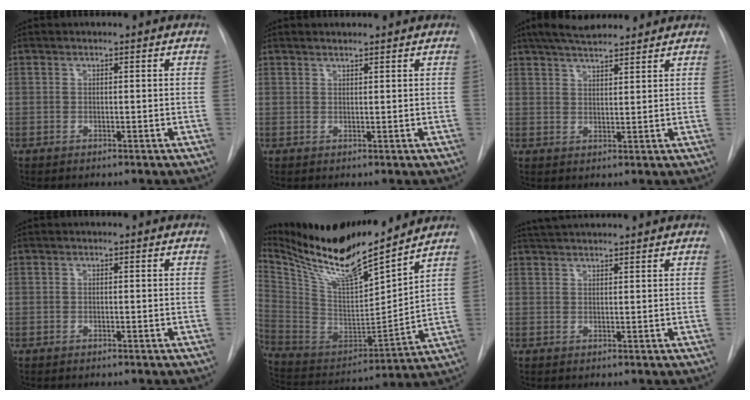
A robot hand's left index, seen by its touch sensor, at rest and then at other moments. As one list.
[{"total": 1.4, "force": [1.3, 0.1, 0.3], "torque": [-0.009, 0.007, 0.026]}, {"total": 9.7, "force": [8.3, 2.1, 4.7], "torque": [-0.076, 0.021, 0.128]}, {"total": 0.0}, {"total": 21.4, "force": [18.7, 1.3, 10.3], "torque": [-0.204, -0.027, 0.333]}, {"total": 6.4, "force": [6.0, 0.0, 2.2], "torque": [-0.039, 0.034, 0.093]}]